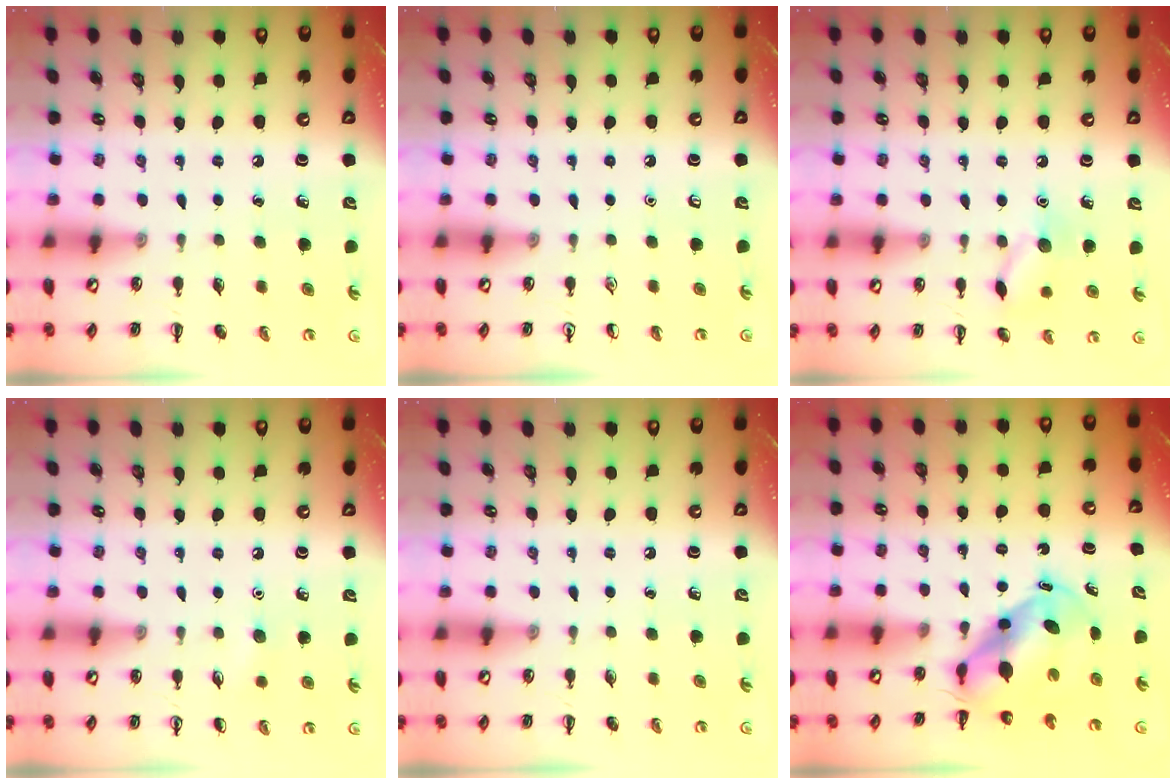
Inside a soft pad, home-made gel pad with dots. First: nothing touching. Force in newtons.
{"total": 0.0}
{"total": 9.9, "press": 9.9, "slide": 0.8}
{"total": 4.0, "press": 3.8, "slide": 1.2}
{"total": 0.0}
{"total": 6.5, "press": 6.4, "slide": 1.2}